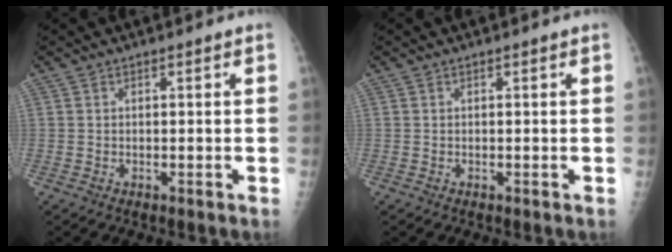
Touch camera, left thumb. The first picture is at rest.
{"total": 0.0}